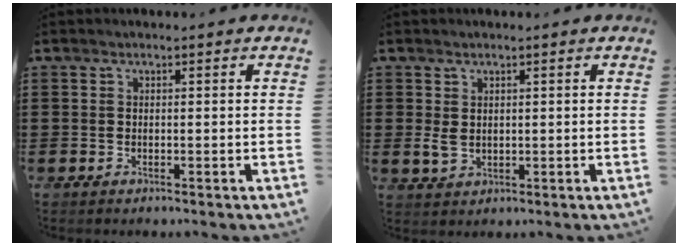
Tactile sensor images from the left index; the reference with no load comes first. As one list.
[{"total": 2.9, "force": [0.6, 2.2, 1.9], "torque": [-0.048, 0.002, 0.009]}]